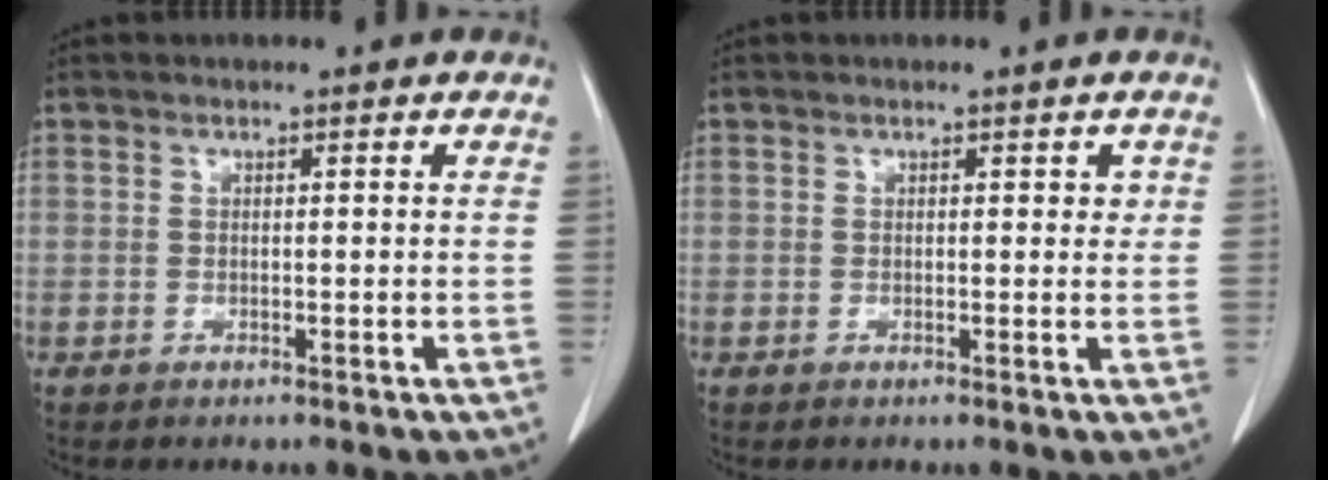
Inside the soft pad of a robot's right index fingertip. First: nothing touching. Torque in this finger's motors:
{"motor_torque": [0.08, 0.00, 0.04, -0.01]}